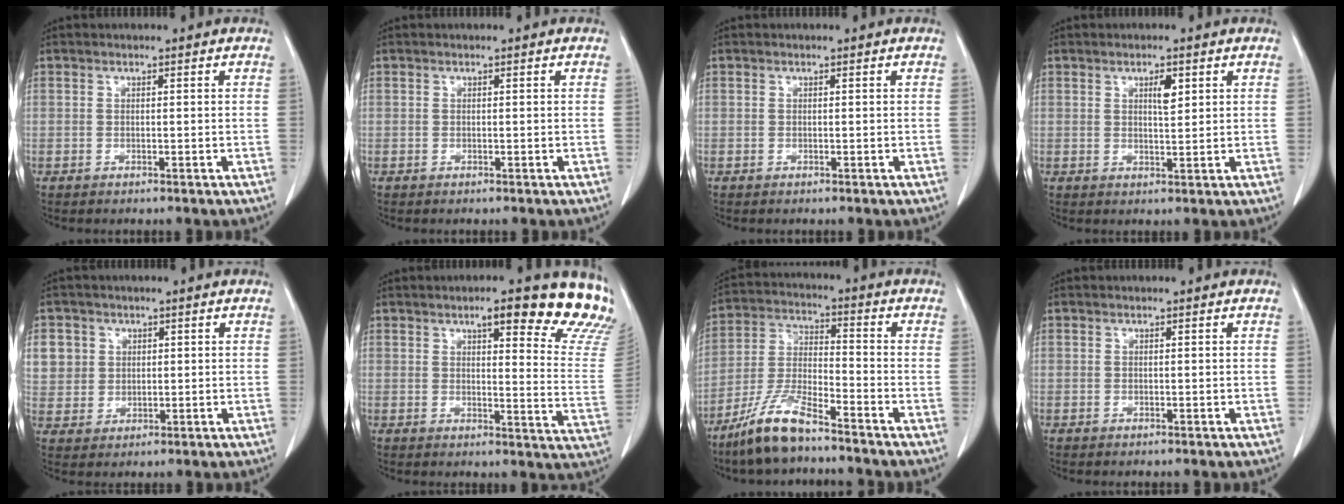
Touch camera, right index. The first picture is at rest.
{"total": 0.0}
{"total": 0.0}
{"total": 2.6, "force": [1.2, 0.7, 2.2], "torque": [-0.040, -0.002, 0.020]}
{"total": 7.0, "force": [2.4, 6.4, 1.2], "torque": [-0.030, 0.013, 0.059]}
{"total": 17.1, "force": [13.1, 2.9, 10.6], "torque": [-0.114, -0.037, 0.138]}
{"total": 9.9, "force": [-7.6, 1.7, 6.0], "torque": [-0.133, -0.018, -0.155]}
{"total": 0.0}